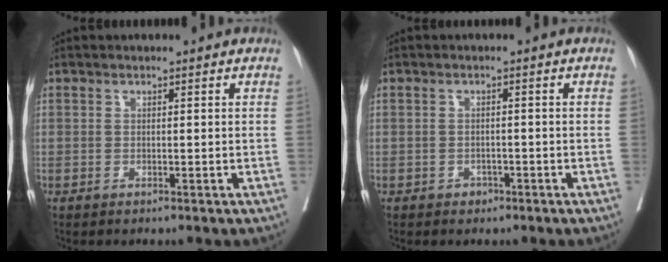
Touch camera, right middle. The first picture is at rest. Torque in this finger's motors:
{"motor_torque": [0.14, -0.07, 0.03, 0.01]}